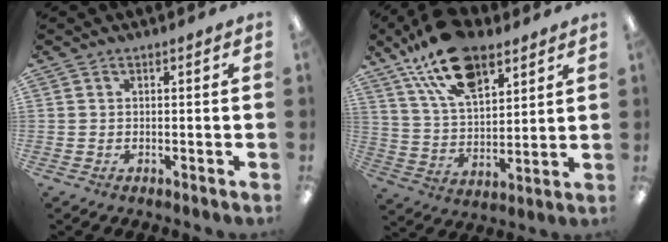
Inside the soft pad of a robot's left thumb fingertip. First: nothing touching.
{"total": 19.2, "force": [12.0, 9.6, 11.4], "torque": [-0.202, -0.046, 0.214]}